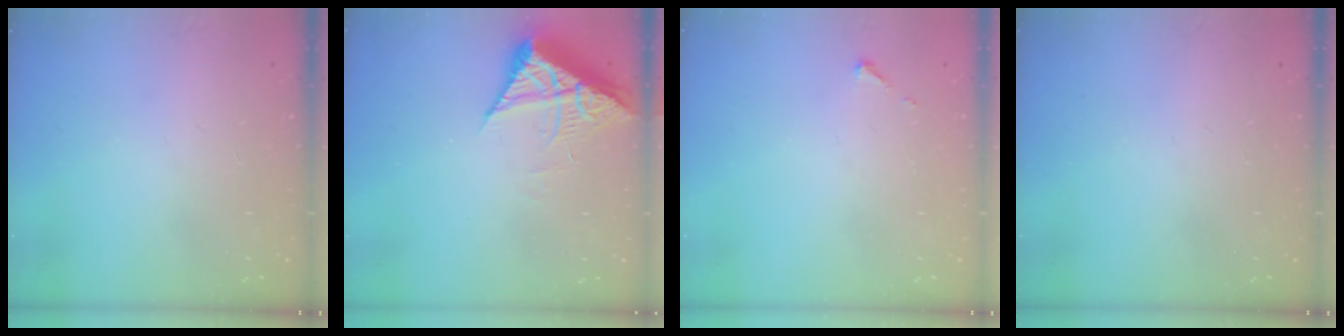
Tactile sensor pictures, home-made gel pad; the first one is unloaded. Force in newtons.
{"total": 7.5, "press": 7.5, "slide": 0.8}
{"total": 2.6, "press": 2.6, "slide": 0.3}
{"total": 0.0}